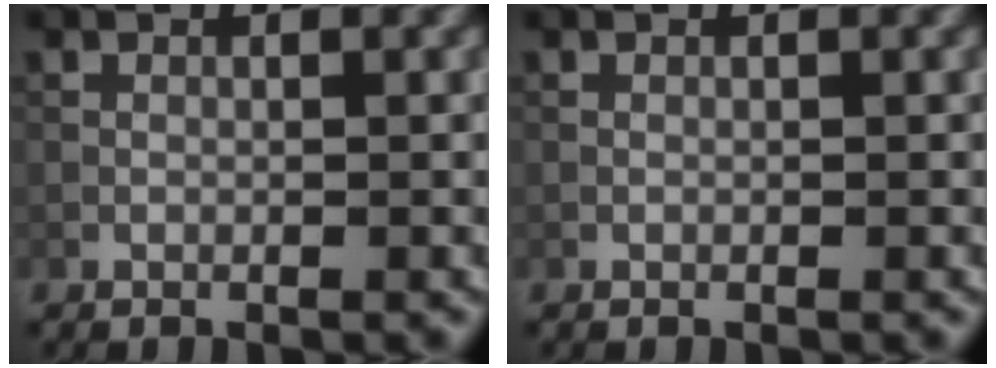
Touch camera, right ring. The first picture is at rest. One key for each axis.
{"total": 0.0}